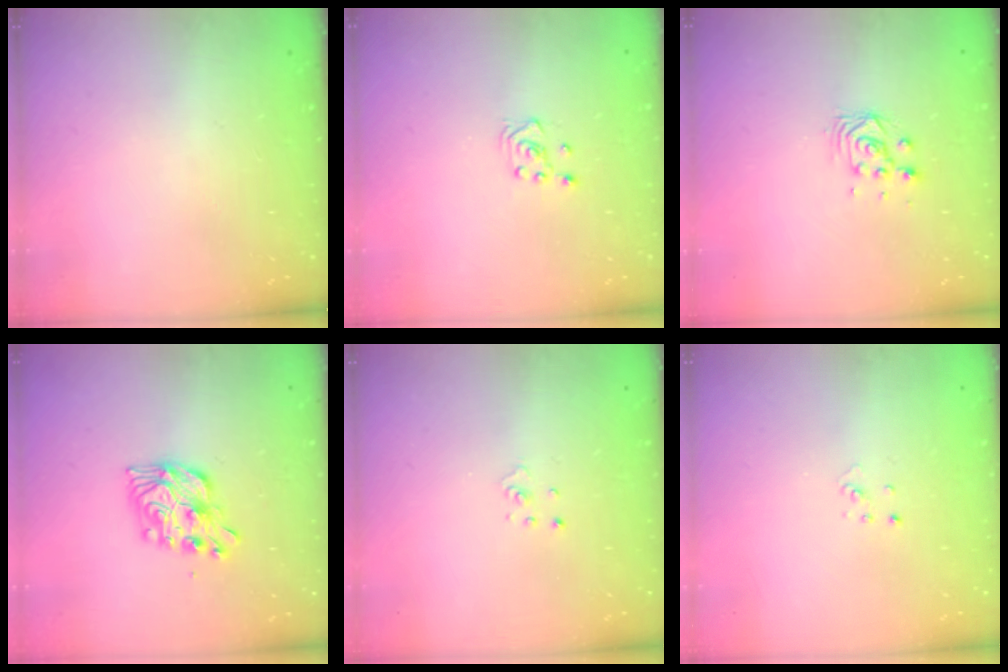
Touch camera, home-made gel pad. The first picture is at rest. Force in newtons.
{"total": 3.0, "press": 2.9, "slide": 0.9}
{"total": 3.8, "press": 3.7, "slide": 0.6}
{"total": 11.6, "press": 11.6, "slide": 0.3}
{"total": 1.1, "press": 1.1, "slide": 0.1}
{"total": 2.1, "press": 2.1, "slide": 0.1}